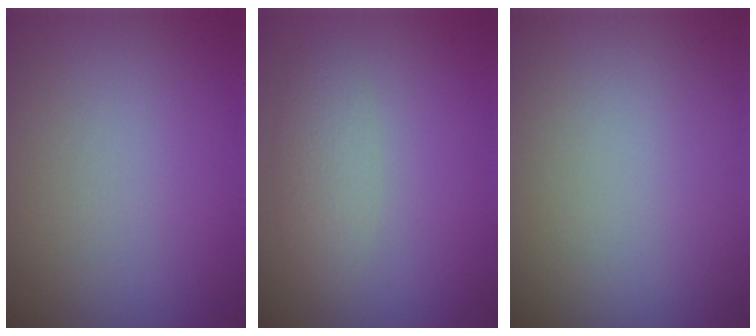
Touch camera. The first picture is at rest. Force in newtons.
{"total": 2.2, "press": 2.2, "slide": 0.1}
{"total": 0.0}